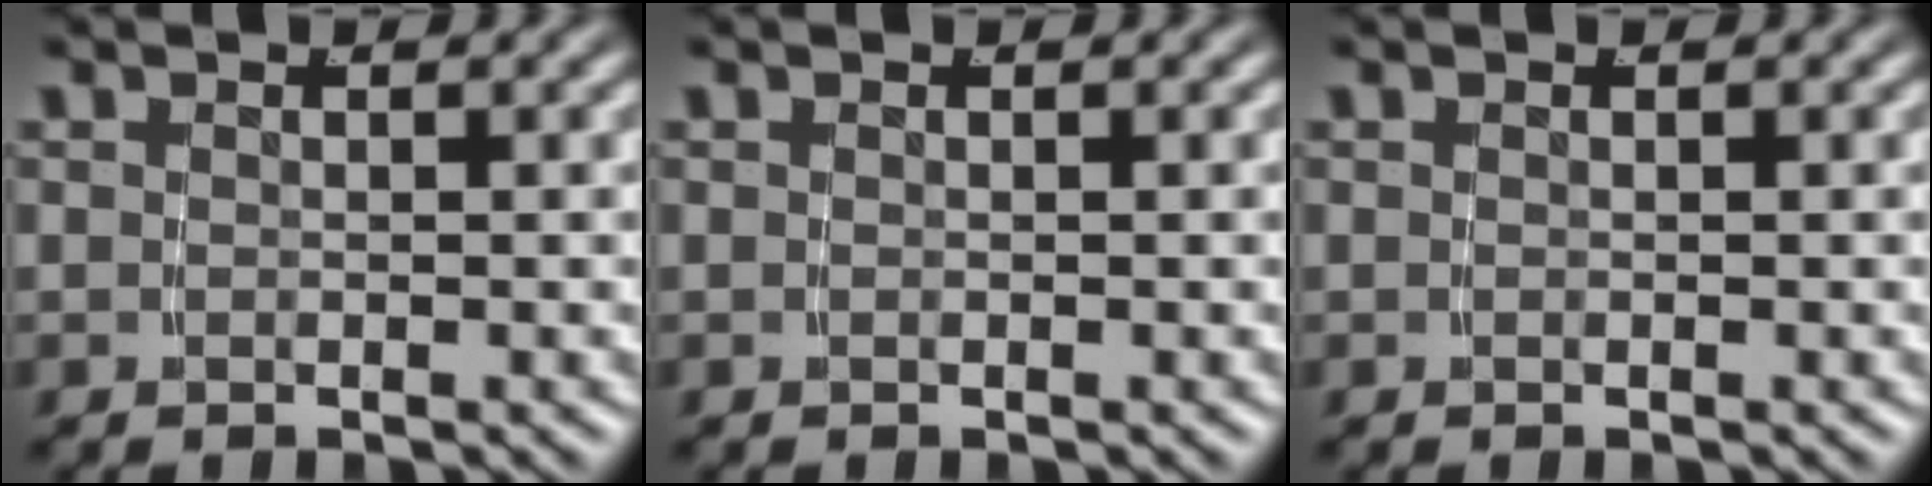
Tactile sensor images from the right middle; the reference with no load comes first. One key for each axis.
{"total": 0.0}
{"total": 0.0}